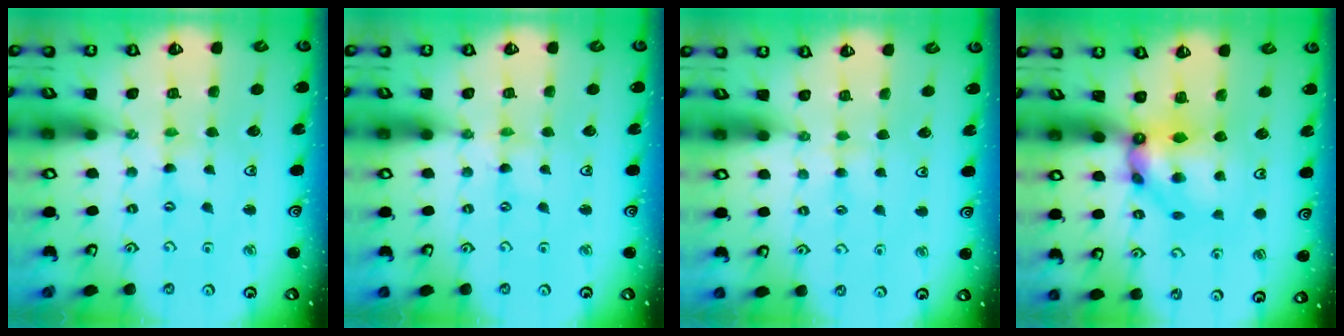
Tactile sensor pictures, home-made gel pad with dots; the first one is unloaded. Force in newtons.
{"total": 0.0}
{"total": 2.3, "press": 2.3, "slide": 0.4}
{"total": 9.7, "press": 9.6, "slide": 1.0}